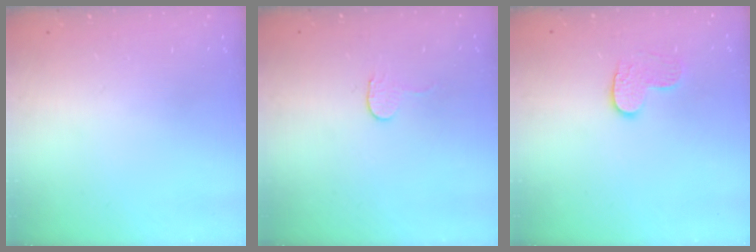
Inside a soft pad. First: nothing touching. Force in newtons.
{"total": 2.7, "press": 2.7, "slide": 0.2}
{"total": 8.0, "press": 8.0, "slide": 0.4}